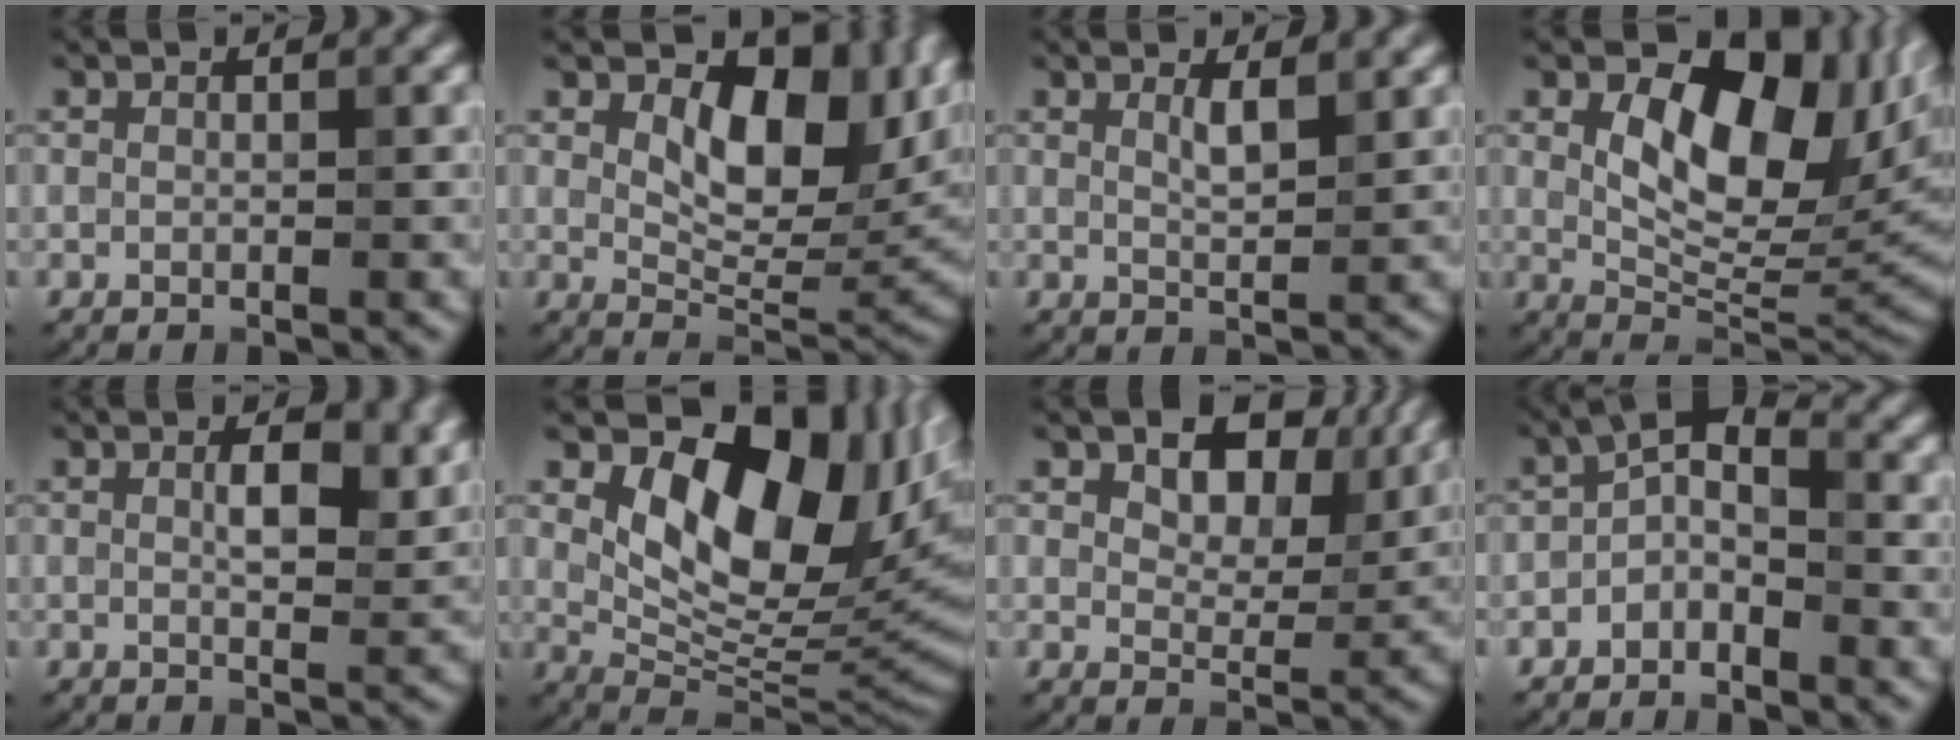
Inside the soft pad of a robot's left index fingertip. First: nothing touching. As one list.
[{"total": 10.5, "force": [2.9, 5.8, 8.3], "torque": [-0.115, -0.008, 0.050]}, {"total": 1.7, "force": [1.1, 0.4, 1.3], "torque": [-0.024, -0.004, 0.020]}, {"total": 11.7, "force": [3.3, 6.4, 9.2], "torque": [-0.133, -0.004, 0.057]}, {"total": 4.2, "force": [1.4, 1.7, 3.6], "torque": [-0.058, -0.001, 0.023]}, {"total": 12.9, "force": [4.2, 7.2, 9.9], "torque": [-0.132, -0.006, 0.077]}, {"total": 7.1, "force": [3.5, 4.1, 4.6], "torque": [-0.075, -0.007, 0.053]}, {"total": 2.8, "force": [-1.7, 1.3, 1.8], "torque": [-0.032, 0.014, -0.040]}]